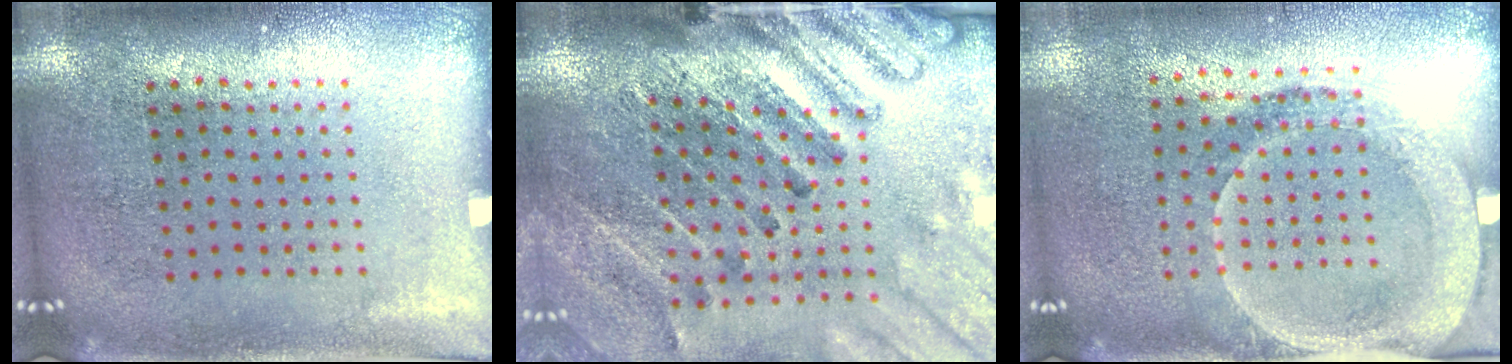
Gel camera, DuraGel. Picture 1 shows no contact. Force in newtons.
{"total": 3.0, "press": 2.9, "slide": 0.8}
{"total": 1.7, "press": 1.6, "slide": 0.7}